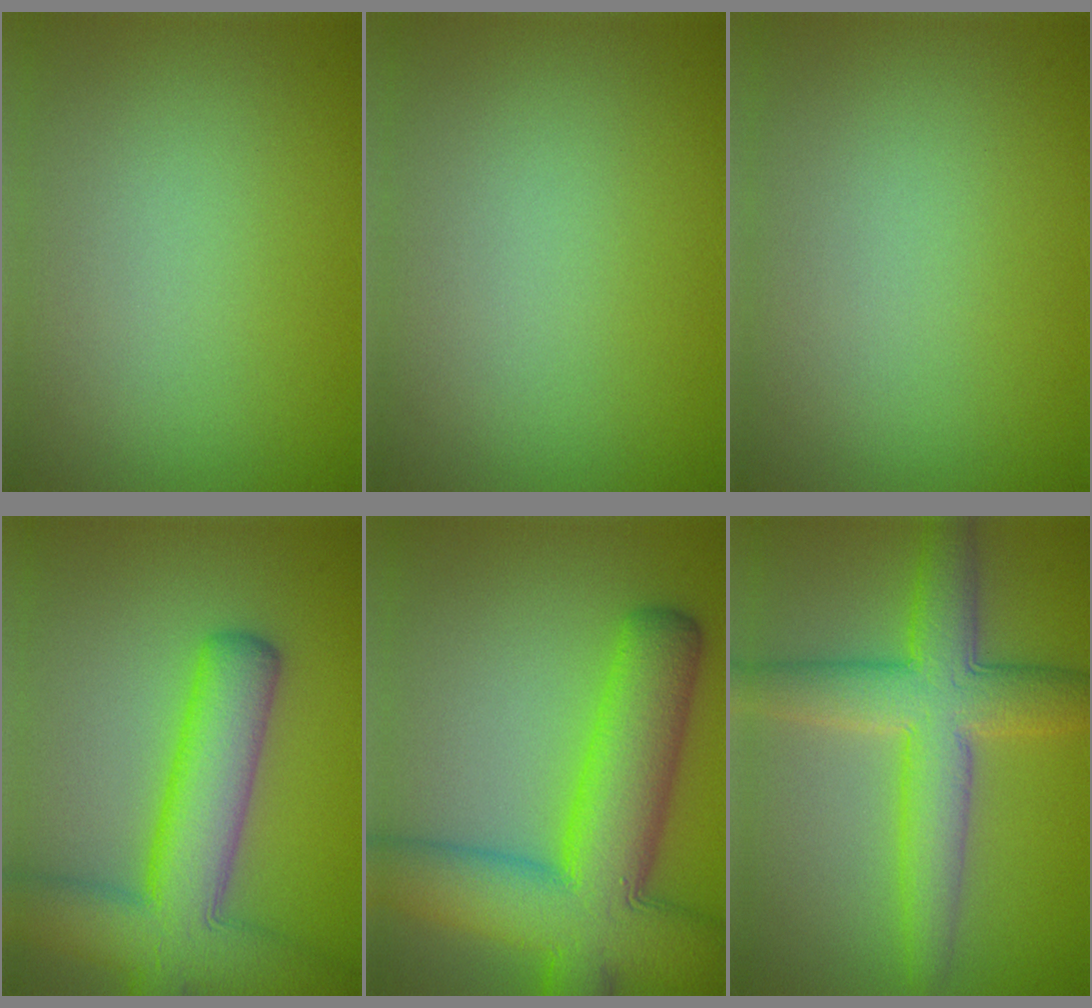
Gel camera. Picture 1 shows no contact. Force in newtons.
{"total": 0.0}
{"total": 0.0}
{"total": 9.4, "press": 9.4, "slide": 0.5}
{"total": 12.0, "press": 12.0, "slide": 0.4}
{"total": 7.2, "press": 7.2, "slide": 0.1}